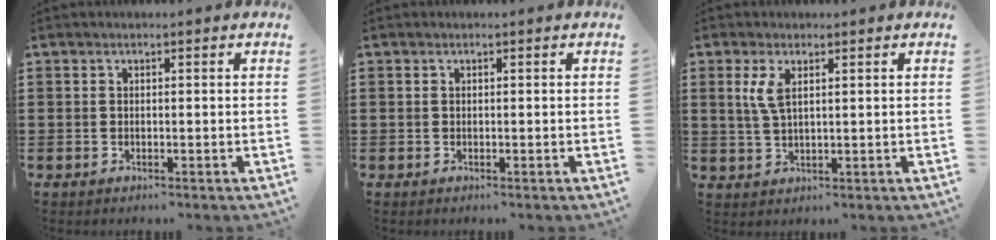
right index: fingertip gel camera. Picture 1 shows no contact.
{"total": 0.0}
{"total": 3.7, "force": [1.4, 1.4, 3.2], "torque": [-0.075, 0.003, 0.021]}